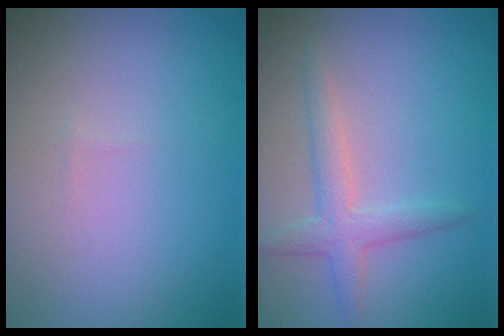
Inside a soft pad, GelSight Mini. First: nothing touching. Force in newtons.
{"total": 2.5, "press": 2.5, "slide": 0.1}